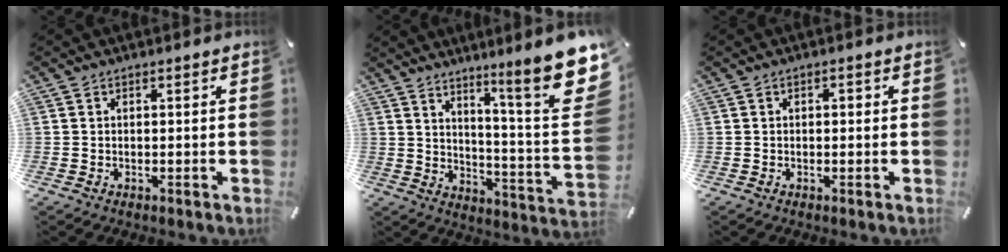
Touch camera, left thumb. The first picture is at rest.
{"total": 15.7, "force": [10.0, 1.7, 12.1], "torque": [-0.180, -0.089, 0.148]}
{"total": 1.1, "force": [-0.3, 0.6, 1.0], "torque": [-0.018, 0.004, -0.007]}